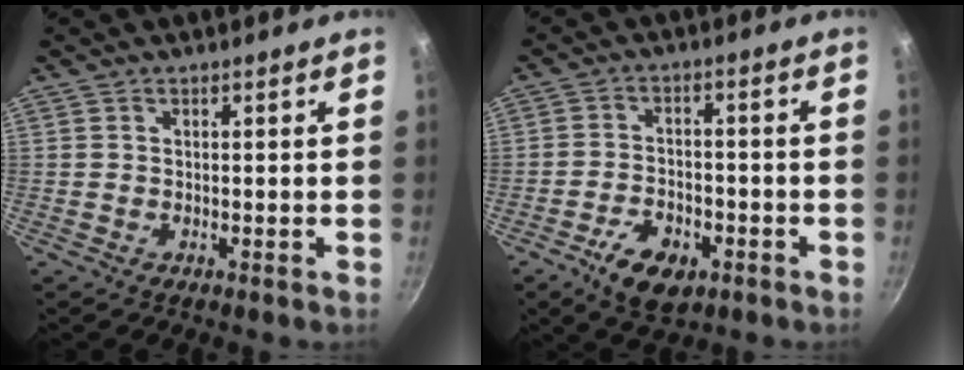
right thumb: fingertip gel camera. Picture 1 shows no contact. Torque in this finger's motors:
{"motor_torque": [0.89, 1.19, 0.78, -0.37, 0.01]}